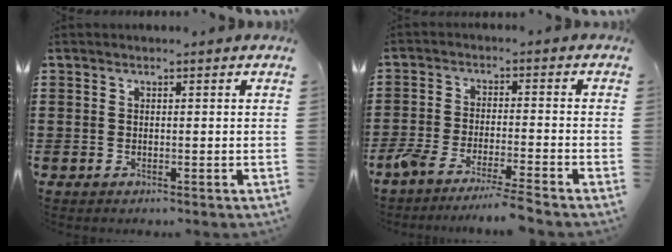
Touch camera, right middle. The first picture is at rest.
{"total": 5.2, "force": [-4.7, -0.4, 2.1], "torque": [-0.054, -0.019, -0.096]}